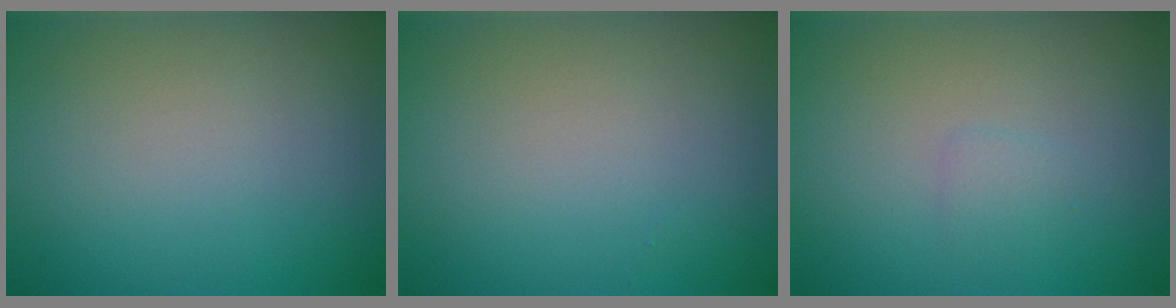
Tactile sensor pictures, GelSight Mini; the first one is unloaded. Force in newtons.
{"total": 0.0}
{"total": 0.8, "press": 0.8, "slide": 0.0}